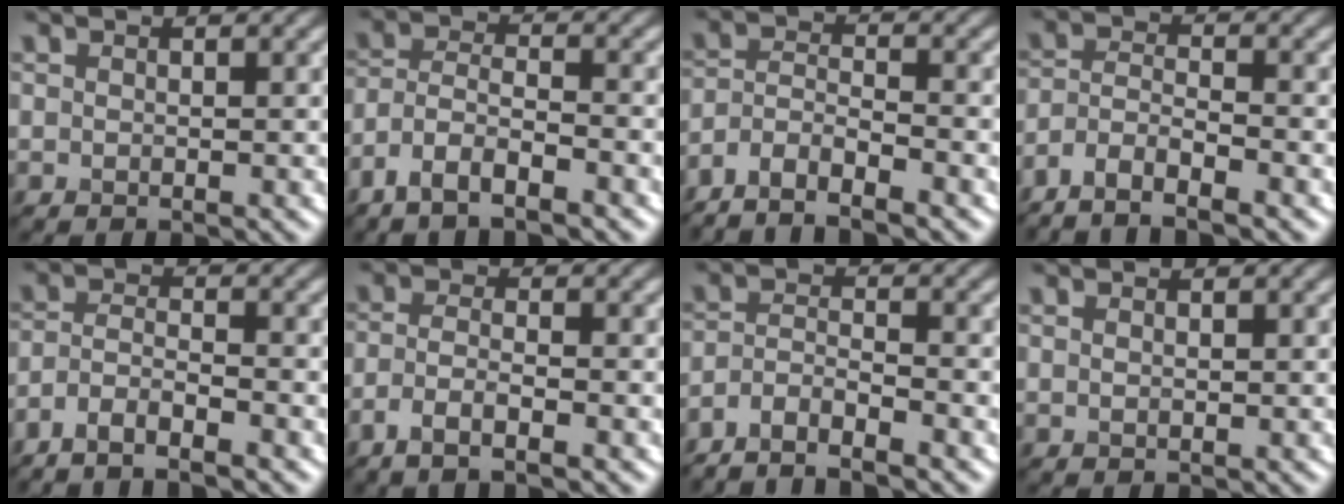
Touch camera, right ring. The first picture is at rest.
{"total": 4.7, "force": [-3.4, 1.4, 2.9], "torque": [-0.058, -0.001, -0.070]}
{"total": 4.9, "force": [-4.1, 1.1, 2.5], "torque": [-0.046, -0.004, -0.083]}
{"total": 4.6, "force": [-3.6, 1.0, 2.5], "torque": [-0.049, -0.003, -0.075]}
{"total": 3.6, "force": [-2.9, 0.7, 2.1], "torque": [-0.042, 0.001, -0.063]}
{"total": 3.0, "force": [-1.8, 0.8, 2.3], "torque": [-0.049, -0.002, -0.043]}
{"total": 3.8, "force": [-3.3, 0.6, 1.7], "torque": [-0.030, -0.001, -0.070]}
{"total": 0.6, "force": [0.3, 0.3, 0.4], "torque": [-0.008, 0.001, 0.005]}